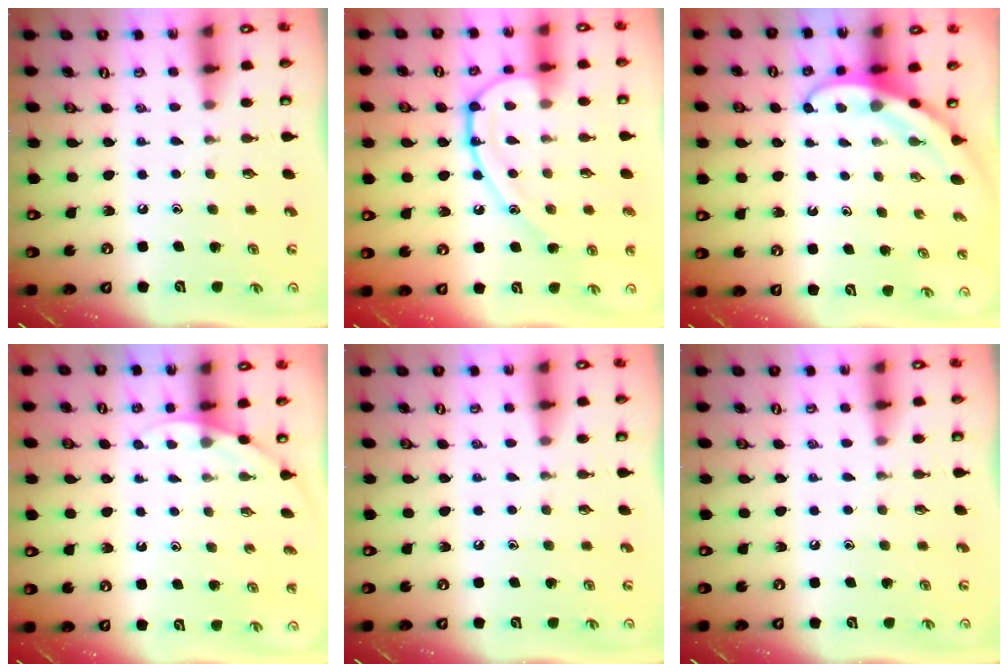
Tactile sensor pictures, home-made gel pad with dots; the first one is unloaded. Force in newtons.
{"total": 13.2, "press": 13.1, "slide": 1.1}
{"total": 3.5, "press": 3.5, "slide": 0.3}
{"total": 2.6, "press": 2.6, "slide": 0.1}
{"total": 0.0}
{"total": 0.0}